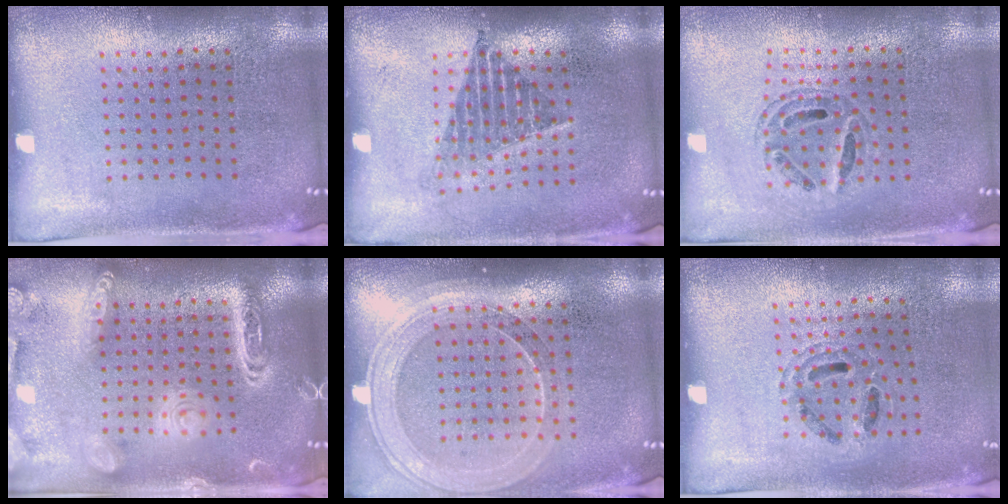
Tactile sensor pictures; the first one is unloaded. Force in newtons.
{"total": 1.2, "press": 1.0, "slide": 0.8}
{"total": 0.6, "press": 0.6, "slide": 0.2}
{"total": 2.7, "press": 2.7, "slide": 0.2}
{"total": 1.7, "press": 1.6, "slide": 0.7}
{"total": 0.9, "press": 0.9, "slide": 0.2}